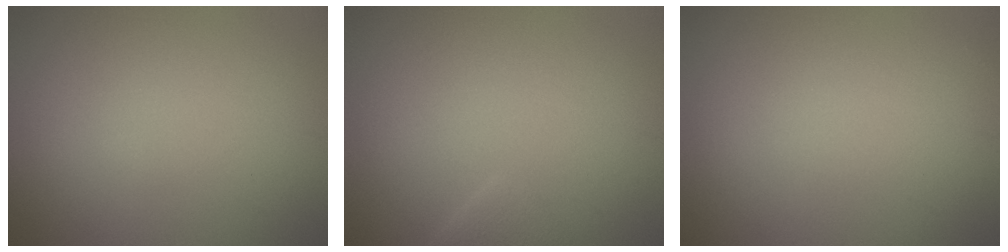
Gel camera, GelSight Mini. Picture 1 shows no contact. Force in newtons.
{"total": 1.7, "press": 1.7, "slide": 0.2}
{"total": 0.0}